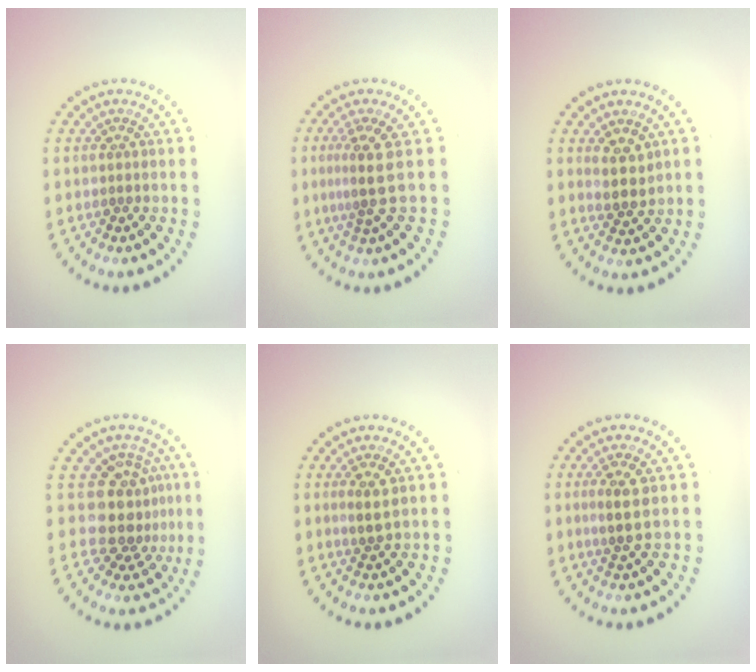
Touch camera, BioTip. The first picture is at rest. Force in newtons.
{"total": 3.0, "press": 2.1, "slide": 2.2}
{"total": 2.3, "press": 2.1, "slide": 1.0}
{"total": 4.1, "press": 3.2, "slide": 2.6}
{"total": 1.8, "press": 1.6, "slide": 0.7}
{"total": 2.4, "press": 2.2, "slide": 0.9}